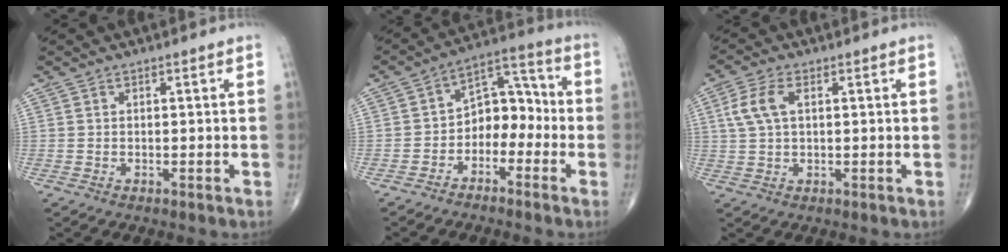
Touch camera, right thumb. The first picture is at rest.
{"total": 8.1, "force": [-2.6, 5.6, 5.2], "torque": [-0.044, 0.047, -0.055]}
{"total": 5.7, "force": [1.5, 3.1, 4.6], "torque": [-0.112, 0.011, 0.029]}